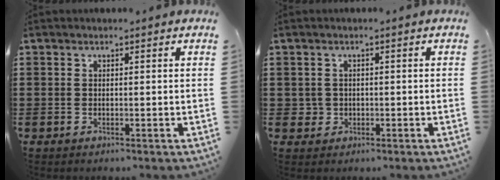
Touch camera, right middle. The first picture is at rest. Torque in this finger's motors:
{"motor_torque": [1.54, 0.60, -0.04, -0.01]}